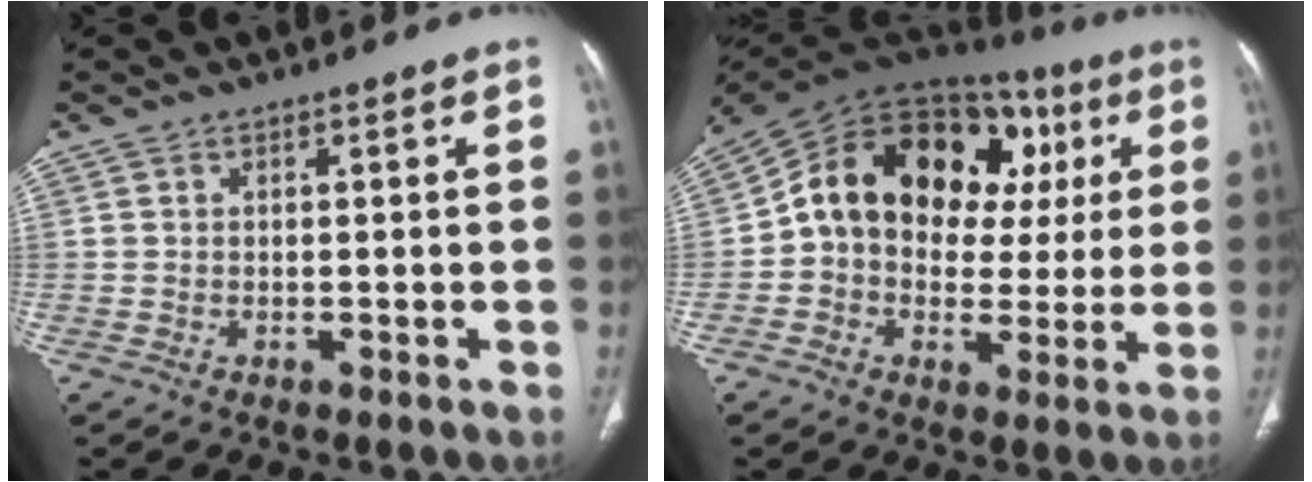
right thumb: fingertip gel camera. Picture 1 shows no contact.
{"total": 23.5, "force": [5.0, 16.2, 16.3], "torque": [-0.220, 0.047, 0.074]}